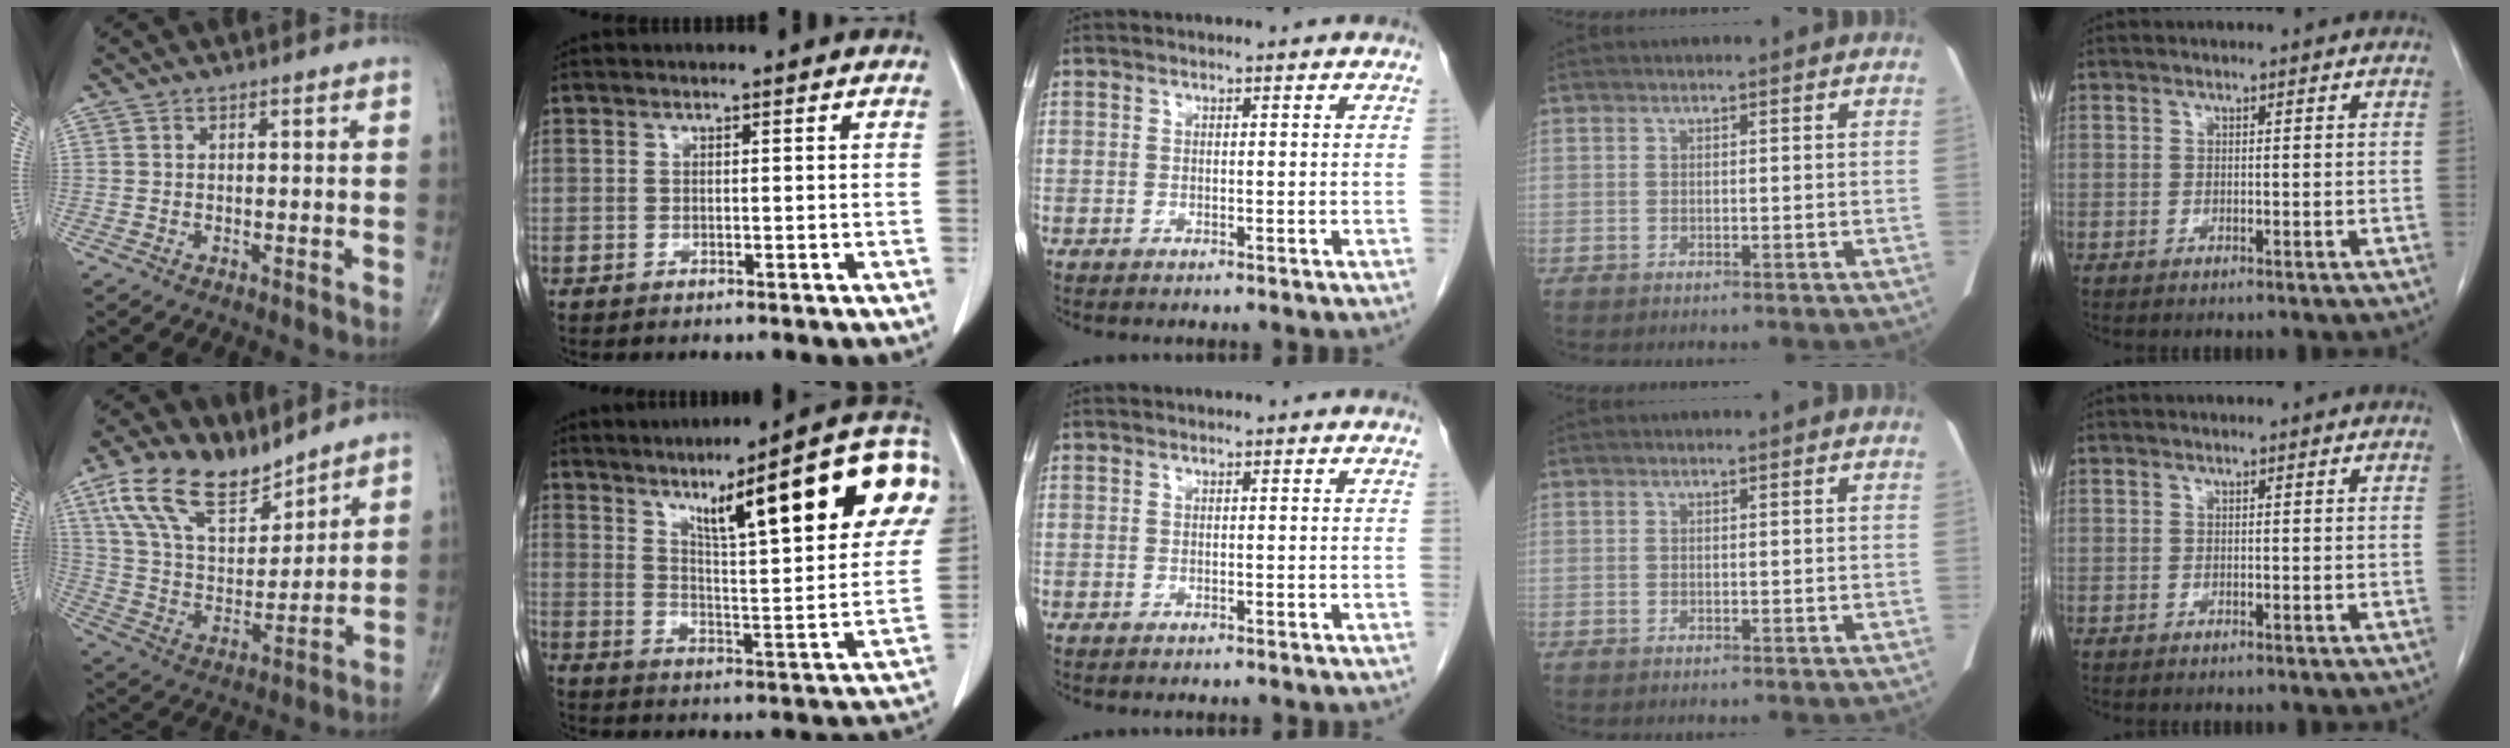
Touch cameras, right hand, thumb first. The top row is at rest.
{"thumb": {"total": 15.9, "force": [11.1, 7.3, 8.8], "torque": [-0.136, -0.051, 0.220]}, "index": {"total": 24.1, "force": [11.0, 3.1, 21.2], "torque": [-0.276, 0.028, 0.154]}}